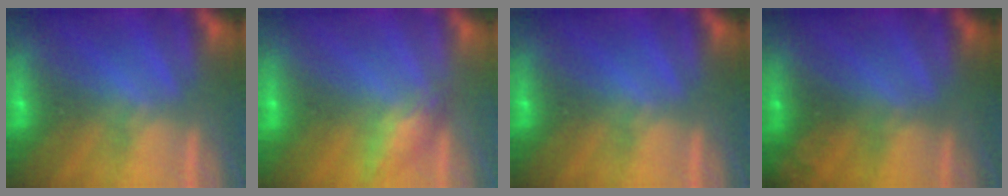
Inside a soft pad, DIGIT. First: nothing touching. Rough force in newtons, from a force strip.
{"total": 2.4}
{"total": 0.0}
{"total": 2.3}